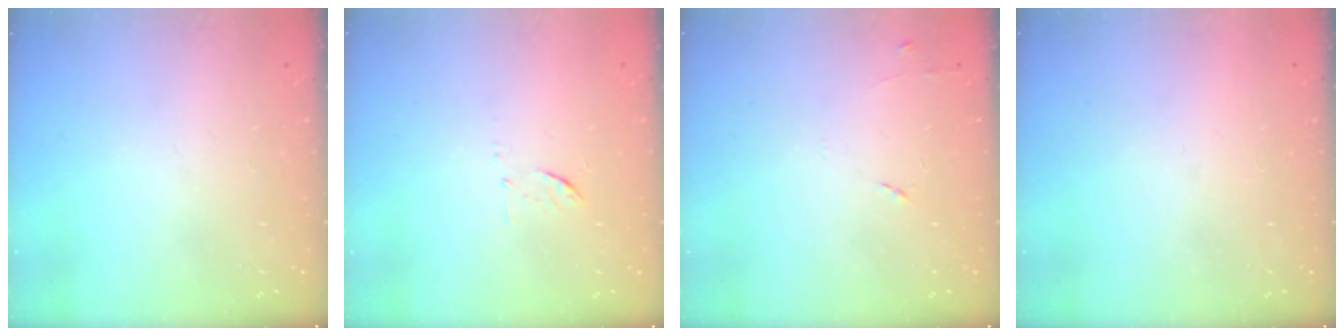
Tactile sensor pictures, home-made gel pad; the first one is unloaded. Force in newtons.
{"total": 6.0, "press": 6.0, "slide": 0.4}
{"total": 5.3, "press": 5.2, "slide": 0.8}
{"total": 1.5, "press": 1.5, "slide": 0.1}